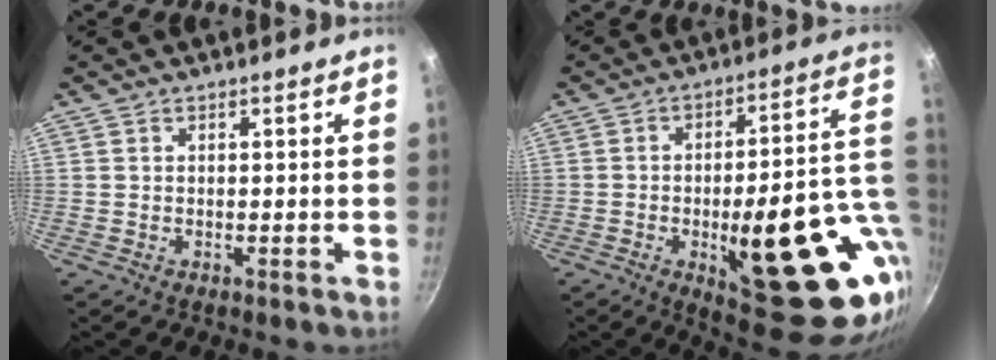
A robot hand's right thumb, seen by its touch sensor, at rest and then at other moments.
{"total": 27.7, "force": [-6.3, 8.5, 25.6], "torque": [-0.283, 0.011, -0.070]}